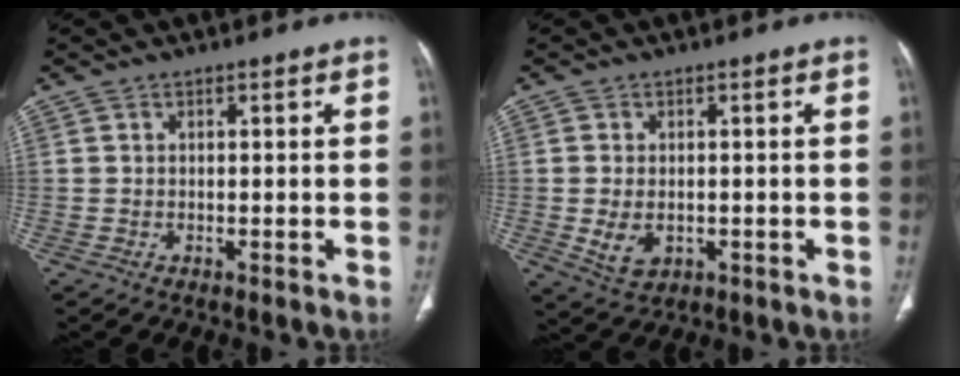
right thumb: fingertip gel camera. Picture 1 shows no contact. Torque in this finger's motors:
{"motor_torque": [-0.25, 0.24, 0.46, 0.34, 0.00]}